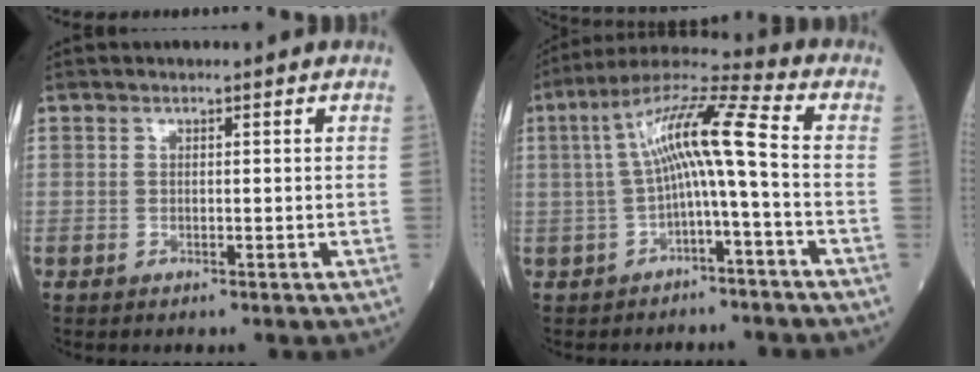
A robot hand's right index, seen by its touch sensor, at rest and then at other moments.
{"total": 10.2, "force": [-0.6, 0.3, 10.1], "torque": [-0.184, 0.039, -0.014]}